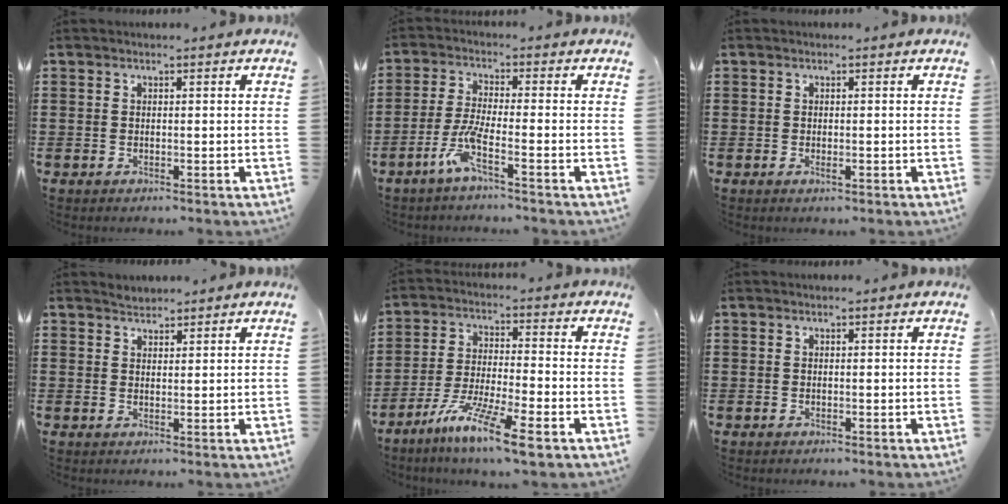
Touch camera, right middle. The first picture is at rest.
{"total": 5.0, "force": [-2.9, 0.3, 4.0], "torque": [-0.087, -0.006, -0.058]}
{"total": 0.6, "force": [-0.2, 0.3, 0.4], "torque": [-0.009, -0.003, -0.004]}
{"total": 1.7, "force": [1.6, 0.4, -0.4], "torque": [0.001, 0.002, 0.033]}
{"total": 9.4, "force": [-6.9, 0.4, 6.4], "torque": [-0.132, -0.010, -0.136]}
{"total": 0.0}